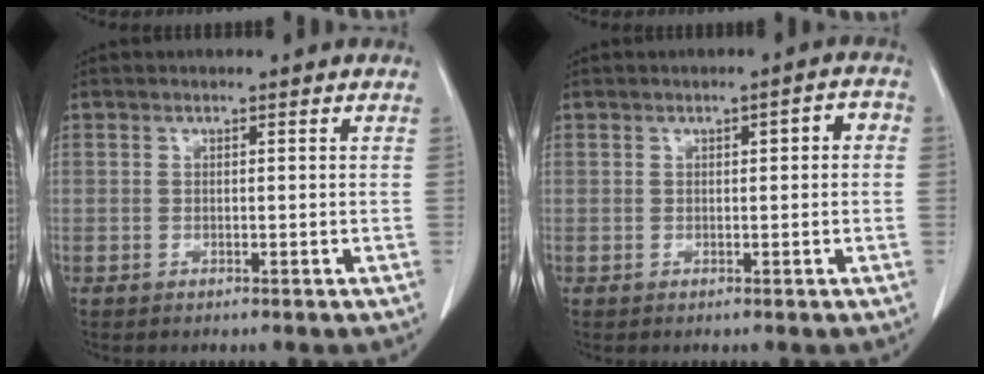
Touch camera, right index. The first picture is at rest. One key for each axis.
{"total": 2.5, "fx": 0.2, "fy": 0.9, "fz": 2.3, "tx": -0.028, "ty": 0.016, "tz": 0.000}